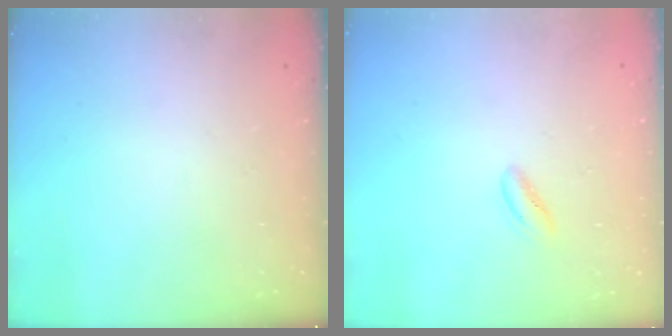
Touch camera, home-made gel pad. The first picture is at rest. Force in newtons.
{"total": 1.4, "press": 1.3, "slide": 0.5}